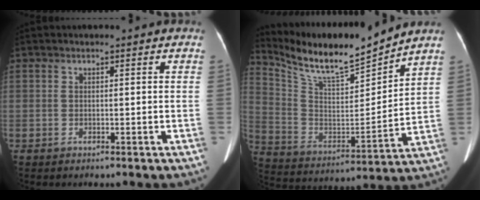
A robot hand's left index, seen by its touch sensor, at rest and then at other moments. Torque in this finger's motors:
{"motor_torque": [0.64, -1.05, 0.16, 0.03]}